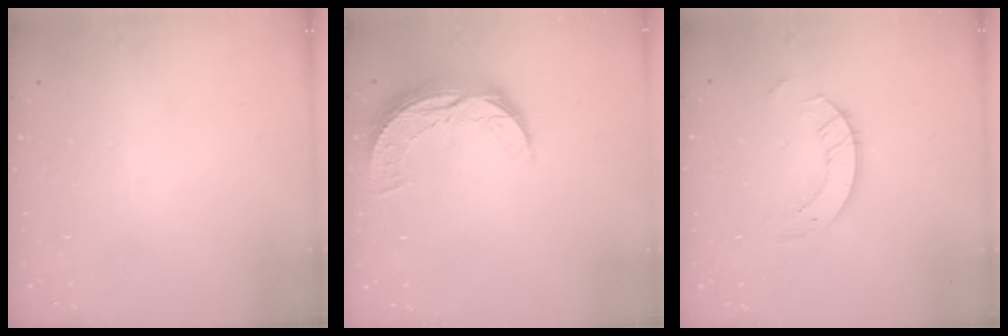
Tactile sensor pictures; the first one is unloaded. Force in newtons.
{"total": 8.9, "press": 8.9, "slide": 0.6}
{"total": 6.1, "press": 6.1, "slide": 0.6}